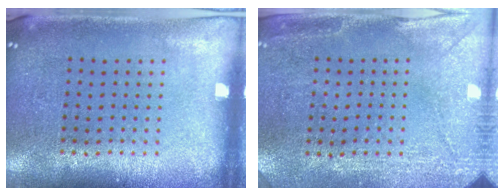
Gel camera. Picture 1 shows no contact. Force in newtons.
{"total": 3.0, "press": 2.7, "slide": 1.1}